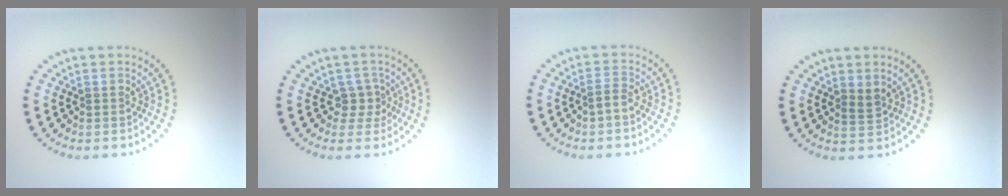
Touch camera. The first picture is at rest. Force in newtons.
{"total": 1.9, "press": 1.4, "slide": 1.2}
{"total": 1.0, "press": 0.8, "slide": 0.7}
{"total": 1.2, "press": 1.0, "slide": 0.7}